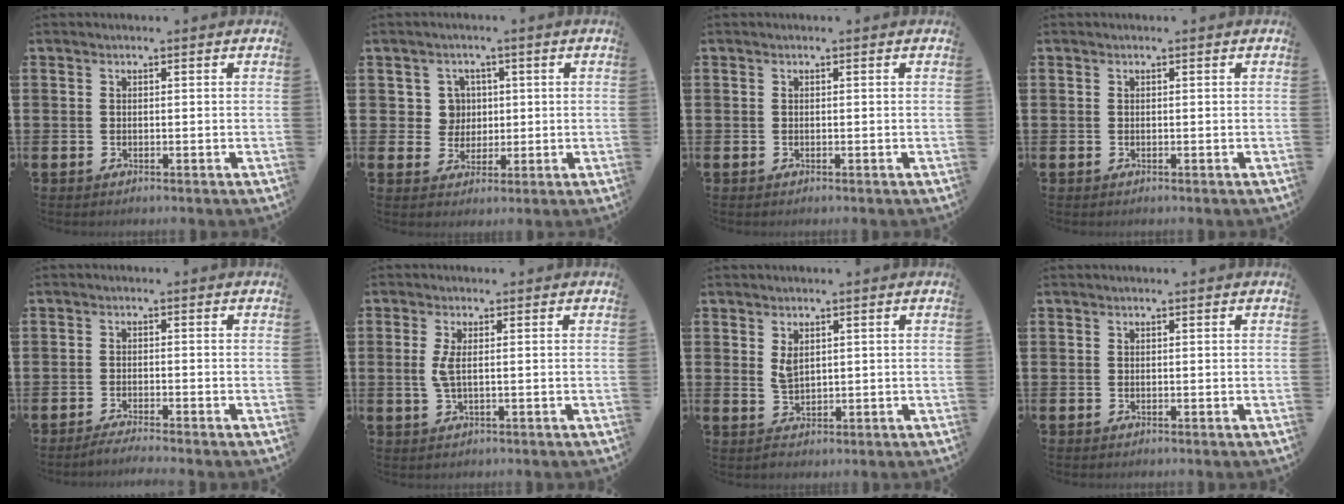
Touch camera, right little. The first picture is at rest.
{"total": 4.7, "force": [1.3, 4.4, 0.9], "torque": [-0.024, 0.010, 0.022]}
{"total": 0.0}
{"total": 0.0}
{"total": 1.6, "force": [-1.4, -0.1, 0.8], "torque": [-0.011, 0.001, -0.027]}
{"total": 2.6, "force": [0.4, 0.6, 2.5], "torque": [-0.056, 0.000, 0.004]}
{"total": 2.2, "force": [0.9, 1.4, 1.4], "torque": [-0.022, 0.000, 0.015]}
{"total": 0.0}